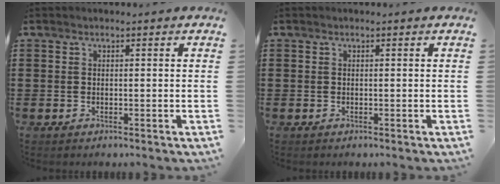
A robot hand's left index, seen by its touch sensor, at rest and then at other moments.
{"total": 0.0}